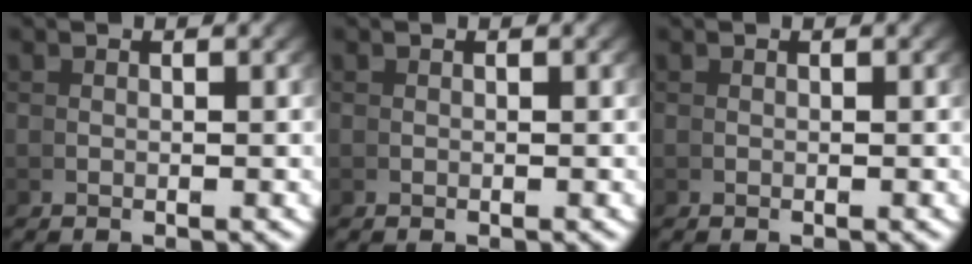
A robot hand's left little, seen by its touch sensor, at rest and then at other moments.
{"total": 0.0}
{"total": 0.0}